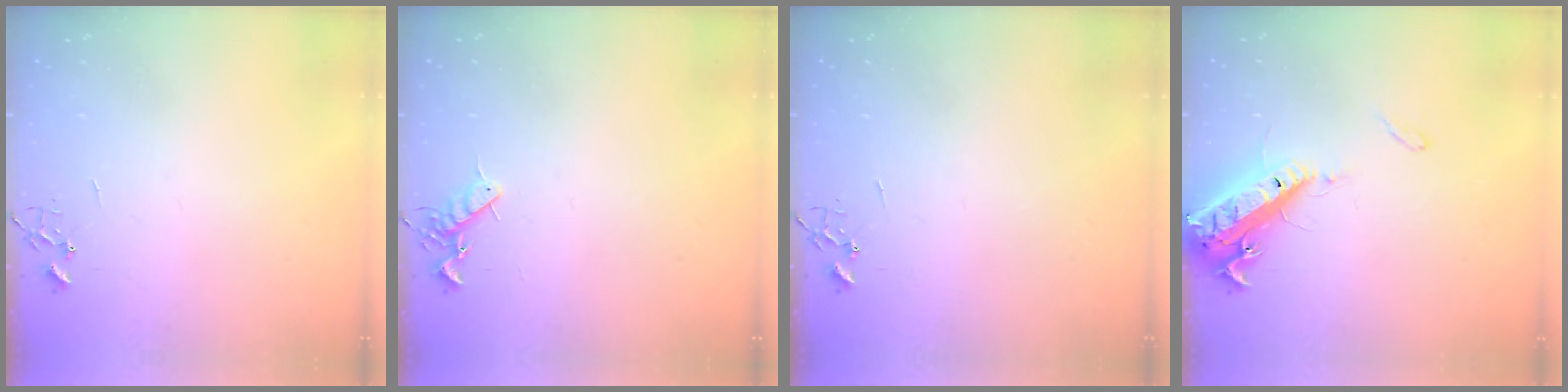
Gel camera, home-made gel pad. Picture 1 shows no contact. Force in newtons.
{"total": 7.2, "press": 7.1, "slide": 1.1}
{"total": 0.0}
{"total": 16.2, "press": 15.7, "slide": 3.6}